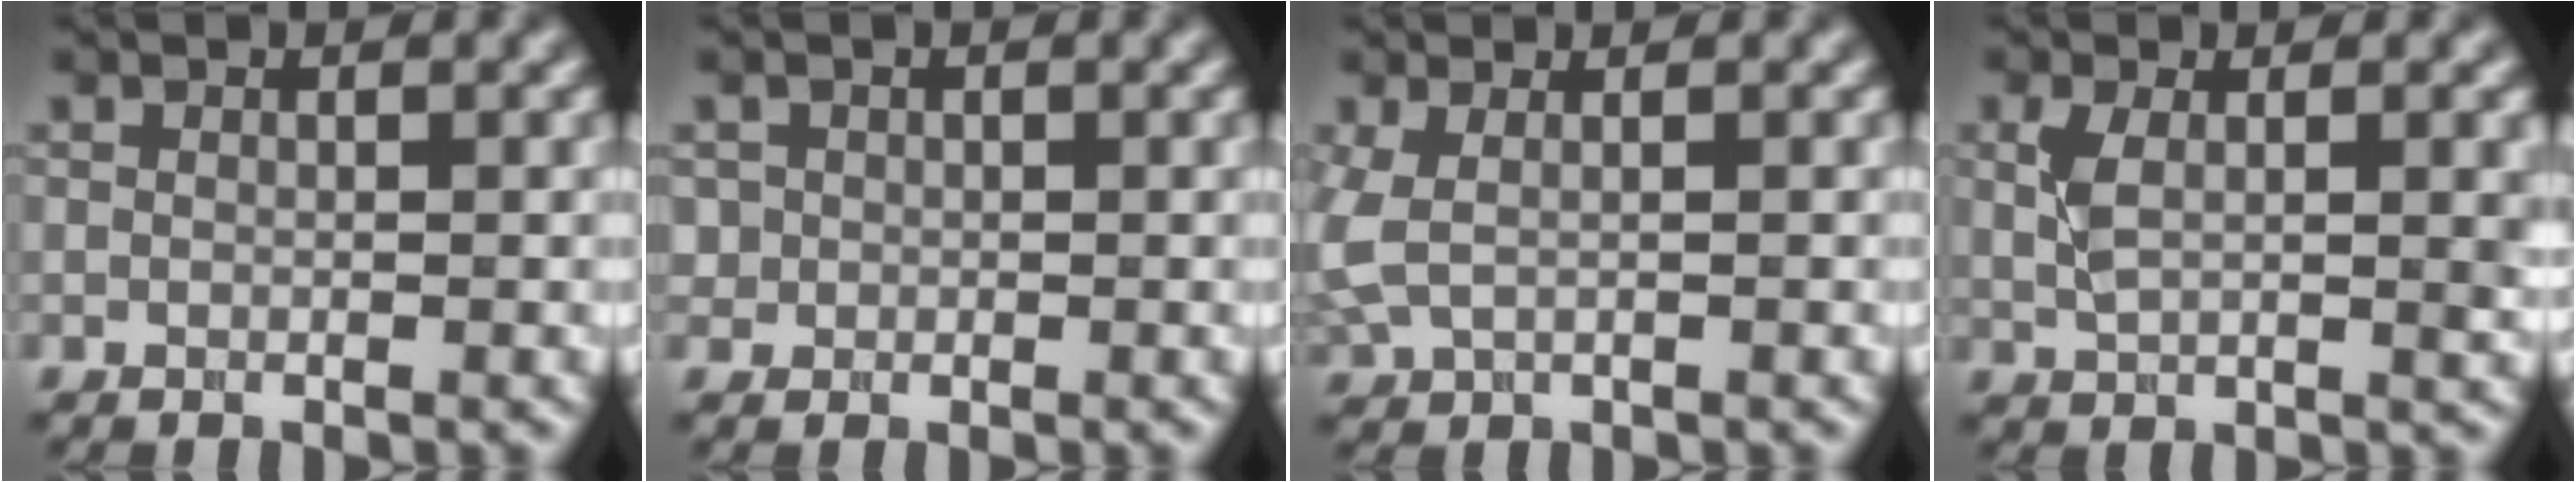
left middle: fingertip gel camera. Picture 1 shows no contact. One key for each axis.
{"total": 1.3, "fx": 0.1, "fy": 1.3, "fz": 0.1, "tx": 0.008, "ty": -0.003, "tz": 0.005}
{"total": 1.9, "fx": 0.4, "fy": 0.8, "fz": 1.7, "tx": -0.047, "ty": 0.001, "tz": 0.005}
{"total": 3.7, "fx": 0.8, "fy": 1.3, "fz": 3.3, "tx": -0.070, "ty": -0.003, "tz": 0.017}